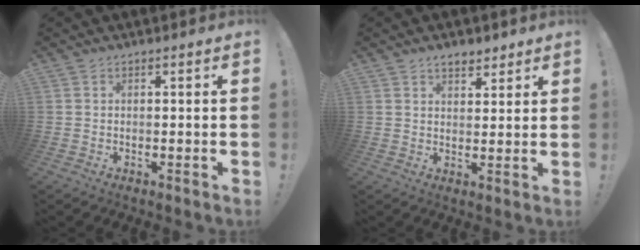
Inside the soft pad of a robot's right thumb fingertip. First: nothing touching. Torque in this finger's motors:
{"motor_torque": [0.00, 0.00, 0.06, -0.06, 0.00]}